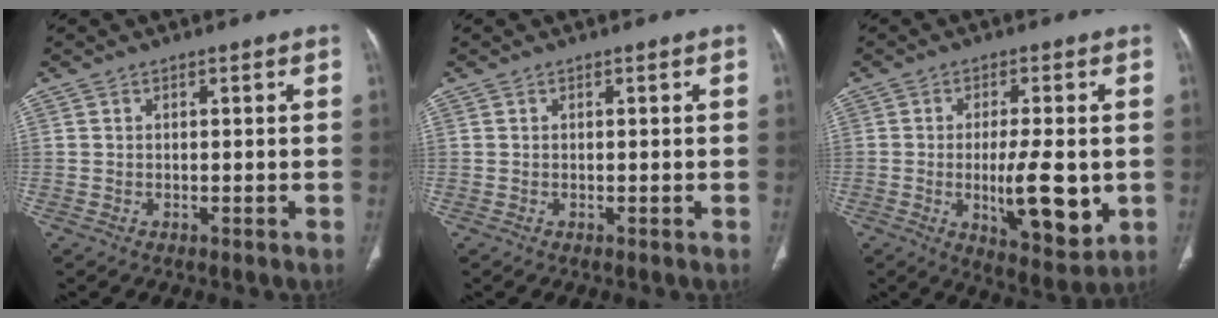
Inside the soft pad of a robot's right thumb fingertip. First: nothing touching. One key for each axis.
{"total": 0.0}
{"total": 12.7, "fx": -1.9, "fy": 4.4, "fz": 11.8, "tx": -0.165, "ty": -0.020, "tz": -0.022}